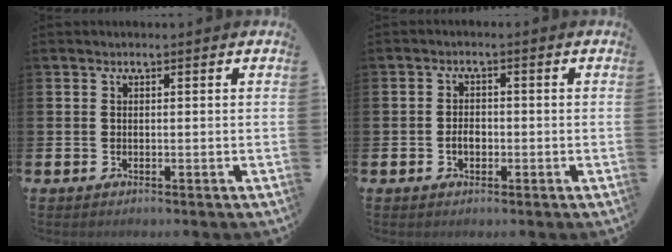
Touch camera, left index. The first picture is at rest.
{"total": 2.2, "force": [-0.5, 1.4, 1.5], "torque": [-0.013, -0.001, -0.015]}